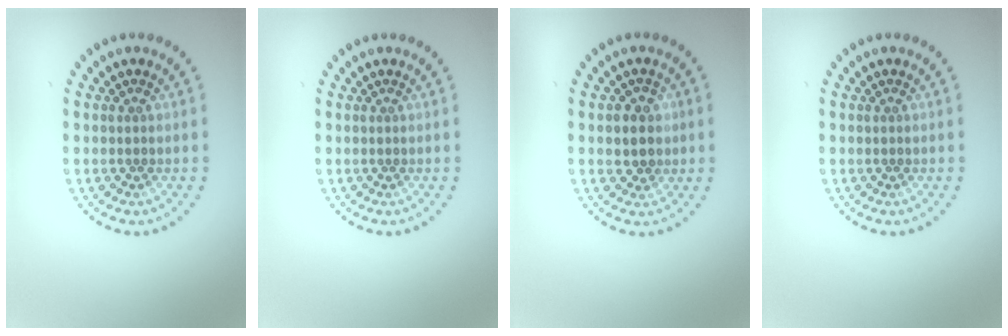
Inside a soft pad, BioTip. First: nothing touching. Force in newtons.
{"total": 0.0}
{"total": 2.6, "press": 2.5, "slide": 0.8}
{"total": 0.0}